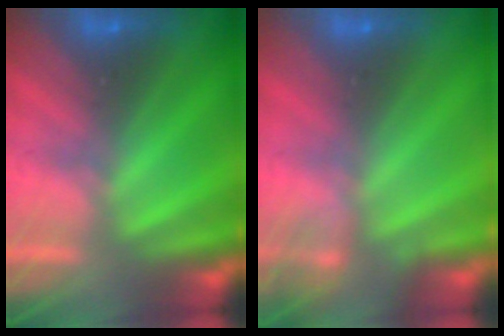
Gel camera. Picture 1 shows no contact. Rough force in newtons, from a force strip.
{"total": 1.8}